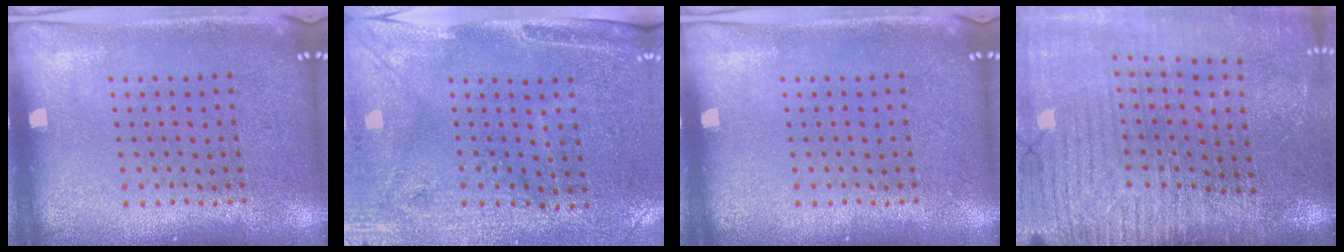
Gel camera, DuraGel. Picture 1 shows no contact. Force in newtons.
{"total": 3.0, "press": 2.5, "slide": 1.5}
{"total": 0.0}
{"total": 3.9, "press": 3.4, "slide": 2.0}